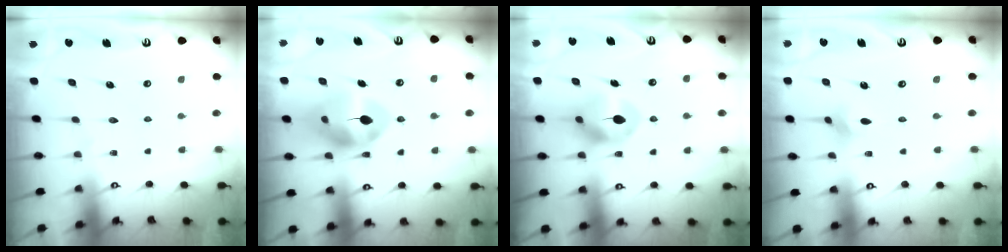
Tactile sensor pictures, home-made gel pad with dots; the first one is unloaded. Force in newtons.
{"total": 13.3, "press": 13.2, "slide": 1.7}
{"total": 8.8, "press": 8.8, "slide": 0.2}
{"total": 2.1, "press": 2.1, "slide": 0.5}